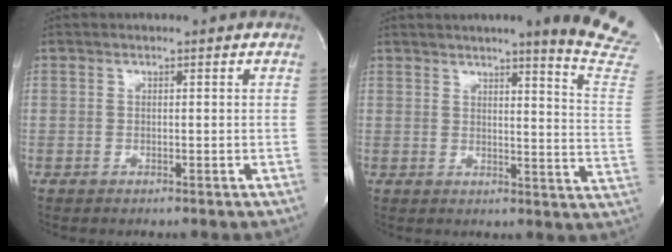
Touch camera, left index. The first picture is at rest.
{"total": 14.4, "force": [11.8, -1.2, 8.2], "torque": [-0.097, -0.081, 0.123]}